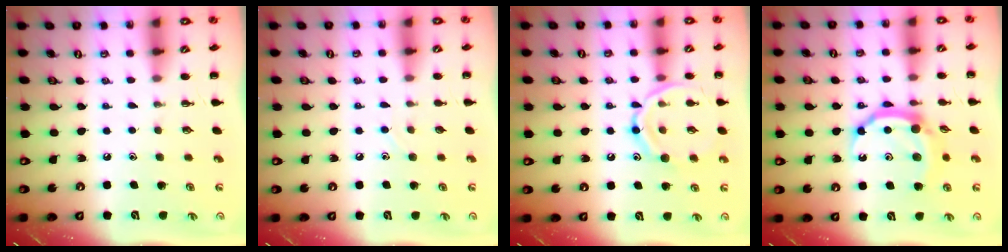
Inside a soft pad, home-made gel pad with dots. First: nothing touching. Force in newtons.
{"total": 2.0, "press": 2.0, "slide": 0.6}
{"total": 13.6, "press": 13.5, "slide": 0.9}
{"total": 9.7, "press": 9.7, "slide": 0.4}